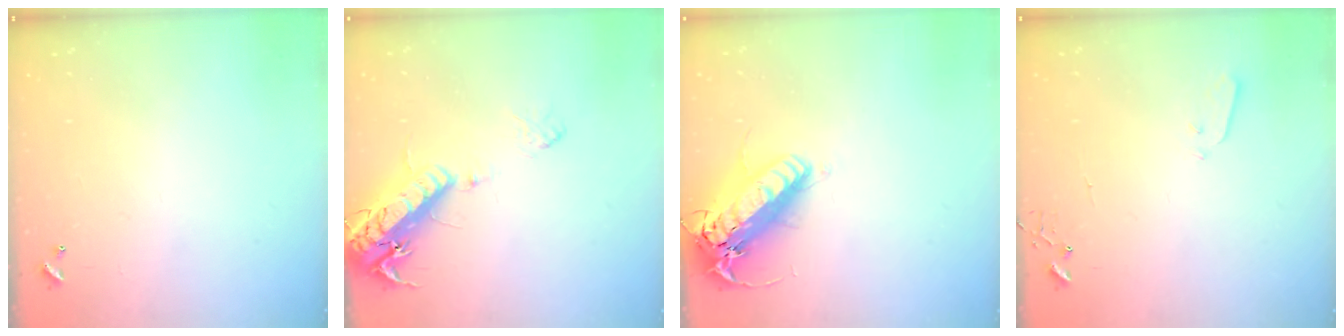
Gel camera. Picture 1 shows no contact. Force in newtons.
{"total": 16.4, "press": 15.9, "slide": 3.8}
{"total": 19.5, "press": 19.1, "slide": 3.7}
{"total": 3.4, "press": 3.3, "slide": 0.7}